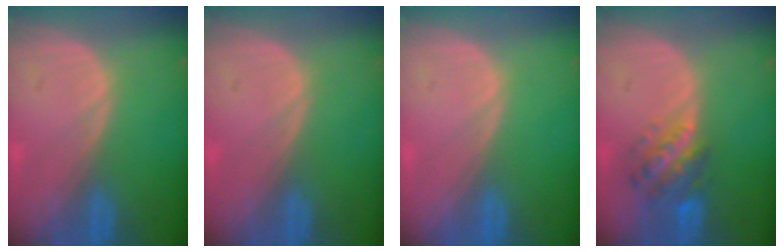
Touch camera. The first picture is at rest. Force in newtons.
{"total": 0.0}
{"total": 0.0}
{"total": 5.9, "press": 5.7, "slide": 1.2}